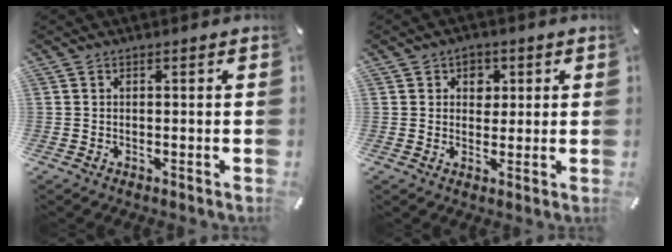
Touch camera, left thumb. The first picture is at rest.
{"total": 4.2, "force": [1.3, 3.7, 1.6], "torque": [-0.007, -0.004, 0.016]}